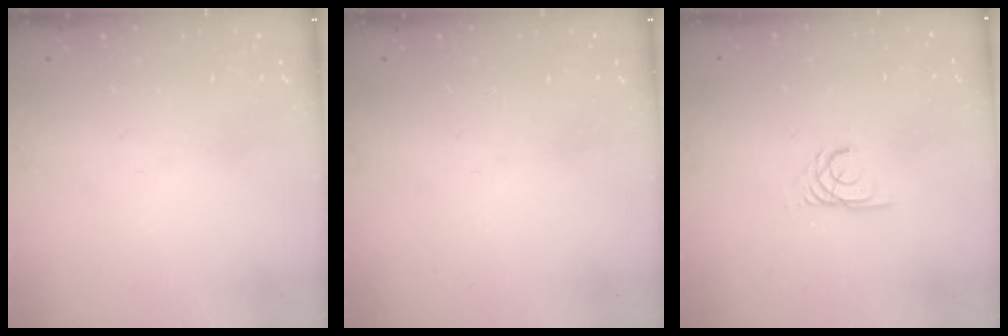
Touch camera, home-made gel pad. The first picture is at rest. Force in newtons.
{"total": 0.0}
{"total": 2.4, "press": 2.4, "slide": 0.2}